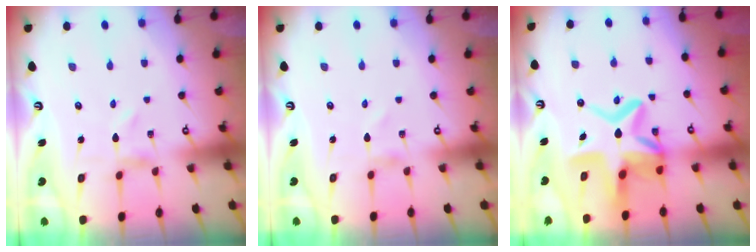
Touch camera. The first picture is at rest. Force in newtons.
{"total": 0.7, "press": 0.6, "slide": 0.1}
{"total": 16.3, "press": 16.2, "slide": 1.7}